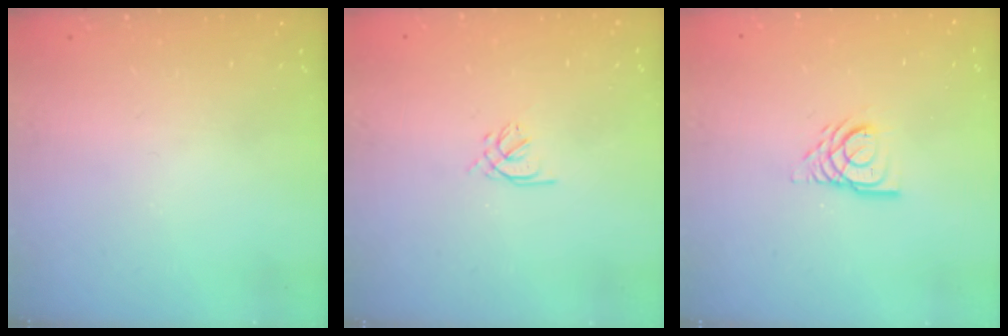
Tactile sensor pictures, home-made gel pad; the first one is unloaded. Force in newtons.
{"total": 1.2, "press": 1.0, "slide": 0.5}
{"total": 7.5, "press": 7.5, "slide": 0.7}